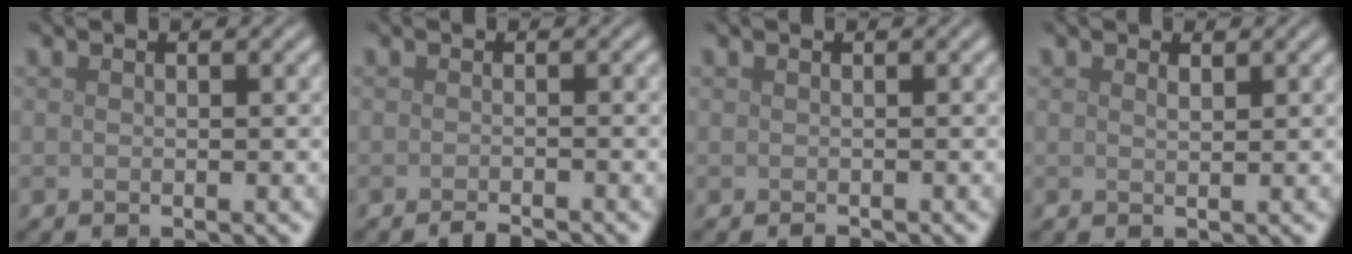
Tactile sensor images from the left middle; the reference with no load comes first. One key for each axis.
{"total": 1.0, "fx": -0.9, "fy": 0.1, "fz": 0.5, "tx": -0.006, "ty": 0.000, "tz": -0.019}
{"total": 0.0}
{"total": 0.7, "fx": 0.6, "fy": 0.2, "fz": 0.4, "tx": -0.006, "ty": -0.002, "tz": 0.011}